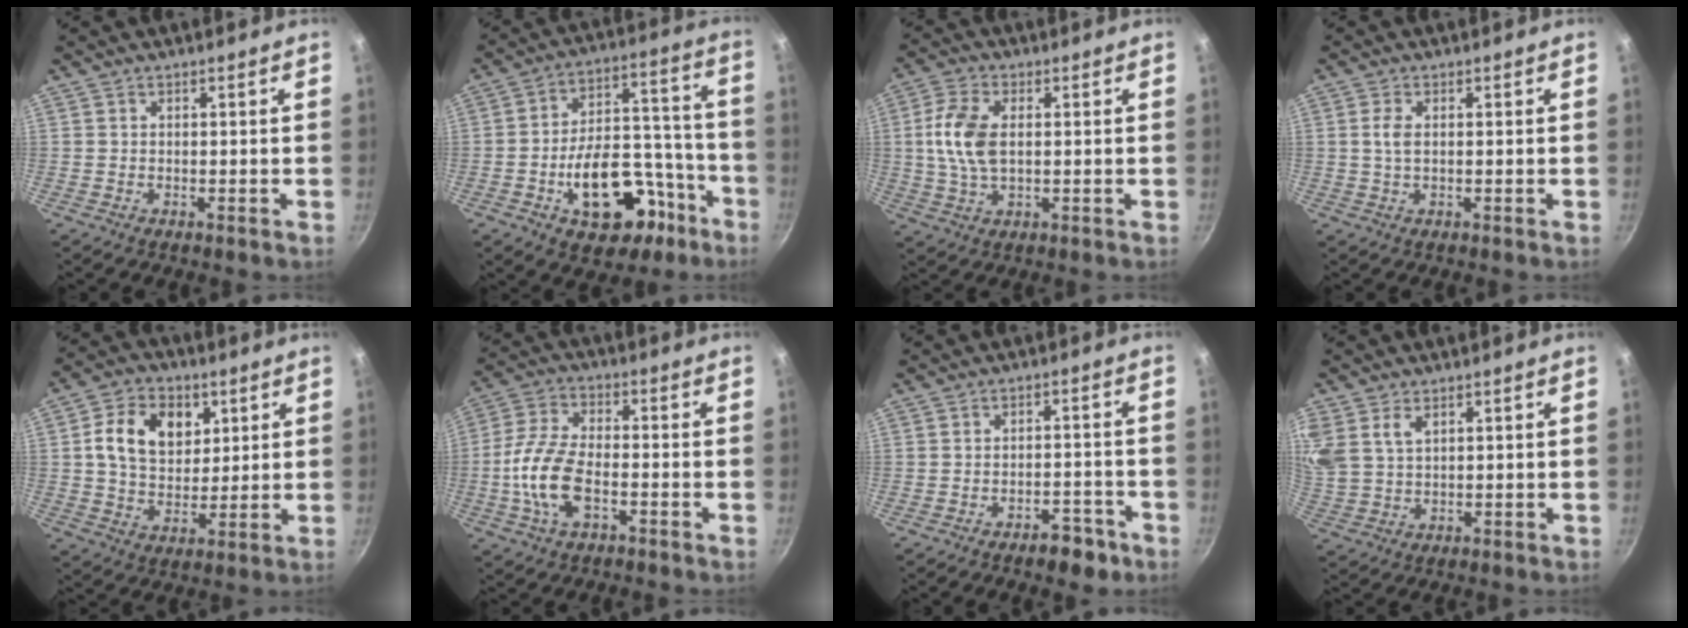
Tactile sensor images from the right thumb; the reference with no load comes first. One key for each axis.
{"total": 19.0, "fx": -8.7, "fy": 10.6, "fz": 13.1, "tx": -0.166, "ty": 0.080, "tz": -0.121}
{"total": 9.8, "fx": 1.0, "fy": 5.4, "fz": 8.0, "tx": -0.175, "ty": 0.005, "tz": 0.020}
{"total": 2.8, "fx": 0.3, "fy": 1.5, "fz": 2.3, "tx": -0.052, "ty": 0.002, "tz": 0.005}
{"total": 13.1, "fx": 3.8, "fy": 9.5, "fz": 8.2, "tx": -0.108, "ty": -0.005, "tz": 0.067}
{"total": 11.4, "fx": -2.9, "fy": 5.9, "fz": 9.3, "tx": -0.196, "ty": 0.022, "tz": -0.060}
{"total": 5.2, "fx": -3.5, "fy": 2.3, "fz": 3.0, "tx": -0.029, "ty": 0.026, "tz": -0.047}
{"total": 10.3, "fx": 4.0, "fy": 6.9, "fz": 6.6, "tx": -0.167, "ty": 0.001, "tz": 0.090}